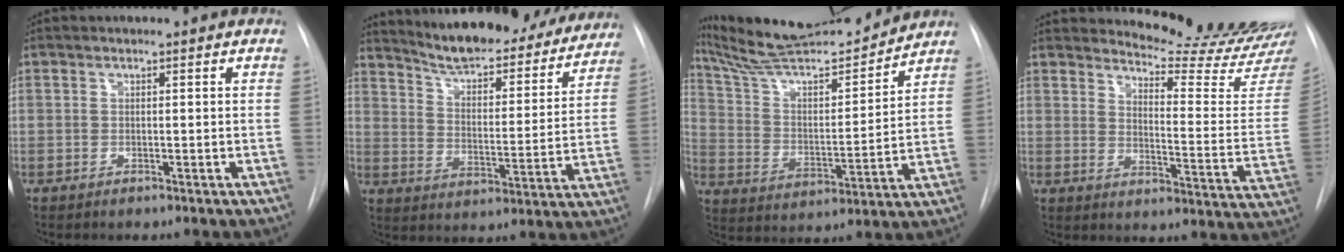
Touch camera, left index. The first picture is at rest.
{"total": 24.3, "force": [21.9, 5.4, 9.1], "torque": [-0.132, -0.026, 0.293]}
{"total": 19.2, "force": [17.9, 2.0, 6.8], "torque": [-0.122, 0.004, 0.294]}
{"total": 17.8, "force": [17.4, -1.1, 3.9], "torque": [-0.063, -0.144, 0.206]}